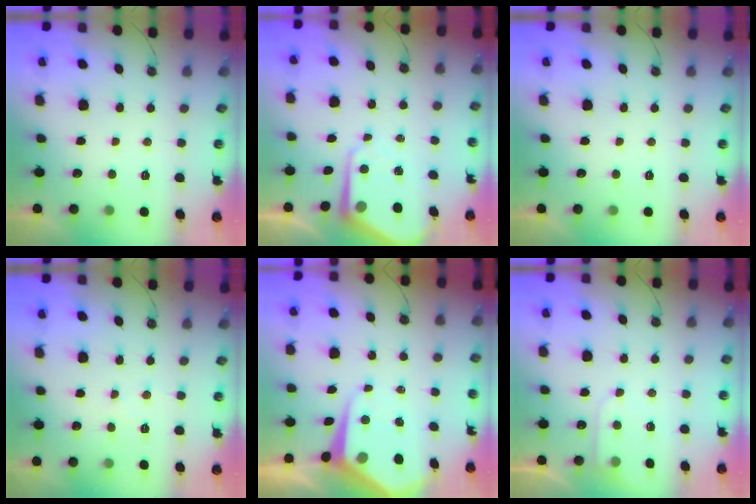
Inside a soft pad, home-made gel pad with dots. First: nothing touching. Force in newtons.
{"total": 6.8, "press": 6.8, "slide": 0.5}
{"total": 0.0}
{"total": 4.1, "press": 4.0, "slide": 0.7}
{"total": 8.5, "press": 8.5, "slide": 0.7}
{"total": 6.8, "press": 6.8, "slide": 0.7}